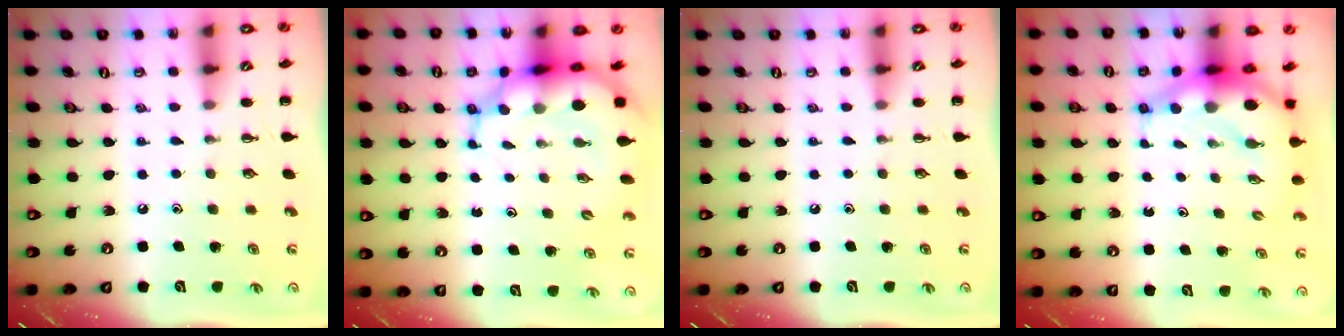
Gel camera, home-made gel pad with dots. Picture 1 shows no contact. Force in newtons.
{"total": 10.4, "press": 10.0, "slide": 2.8}
{"total": 0.0}
{"total": 8.9, "press": 8.6, "slide": 2.3}